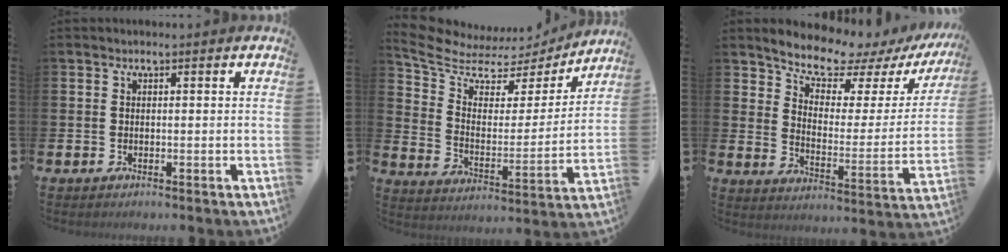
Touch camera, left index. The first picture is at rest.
{"total": 7.4, "force": [6.2, 3.5, 1.8], "torque": [-0.076, -0.046, 0.105]}
{"total": 8.1, "force": [7.4, 2.1, 2.3], "torque": [-0.068, -0.063, 0.124]}